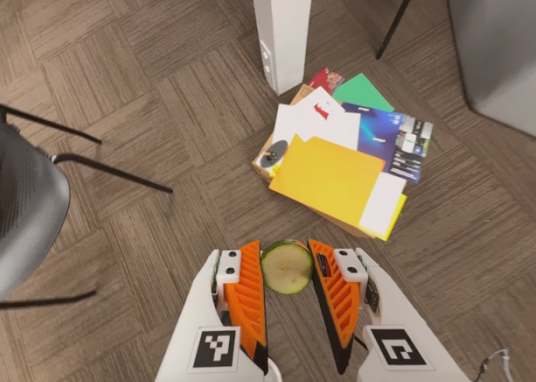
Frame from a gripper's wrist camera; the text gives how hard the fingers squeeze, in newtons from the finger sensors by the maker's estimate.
{"total": 9.1, "left": 9.2, "right": 9.1}